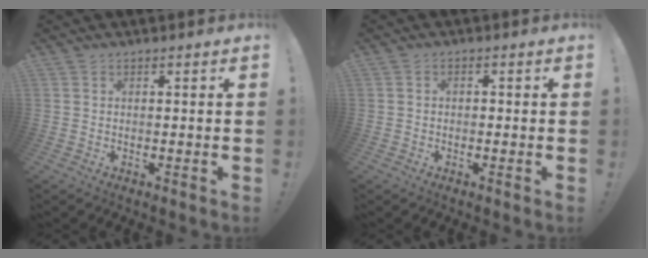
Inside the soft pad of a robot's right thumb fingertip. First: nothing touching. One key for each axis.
{"total": 1.3, "fx": -0.8, "fy": 0.8, "fz": 0.5, "tx": -0.008, "ty": 0.004, "tz": -0.016}